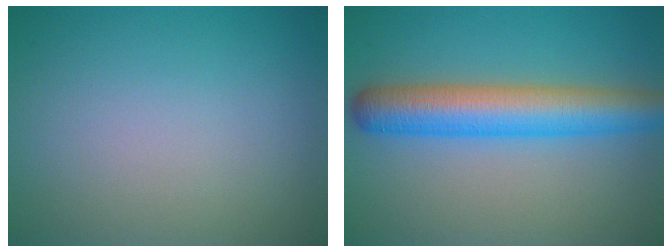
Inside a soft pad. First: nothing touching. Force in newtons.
{"total": 6.9, "press": 6.8, "slide": 0.1}